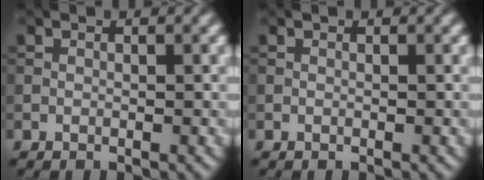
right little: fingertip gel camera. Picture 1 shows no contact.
{"total": 0.0}